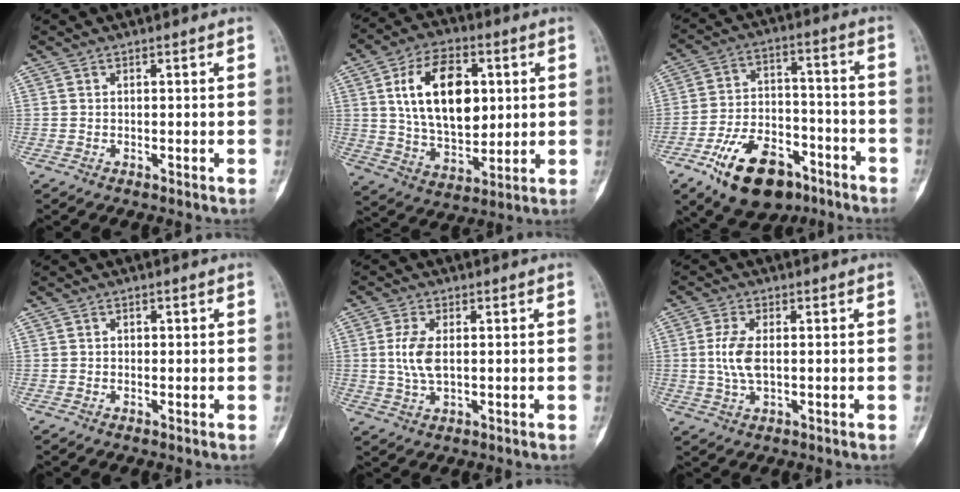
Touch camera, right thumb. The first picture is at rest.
{"total": 17.7, "force": [3.9, 10.7, 13.6], "torque": [-0.198, -0.013, 0.073]}
{"total": 17.1, "force": [-9.9, 9.4, 10.3], "torque": [-0.156, 0.064, -0.160]}
{"total": 0.6, "force": [0.1, 0.5, 0.3], "torque": [0.002, 0.002, -0.001]}
{"total": 5.7, "force": [0.6, 2.8, 5.0], "torque": [-0.114, -0.002, 0.011]}
{"total": 5.7, "force": [0.3, 2.7, 5.1], "torque": [-0.117, -0.002, 0.004]}